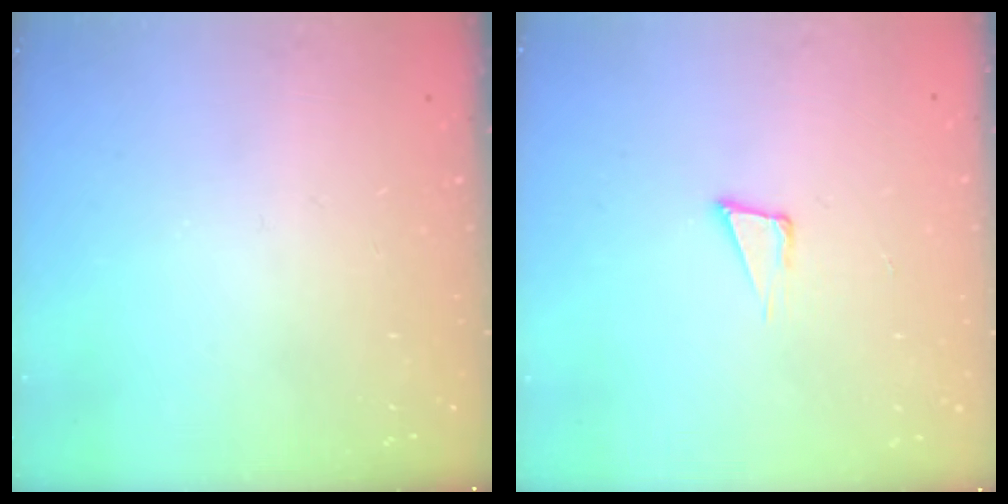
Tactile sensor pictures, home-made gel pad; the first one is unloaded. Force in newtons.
{"total": 4.0, "press": 2.7, "slide": 2.9}